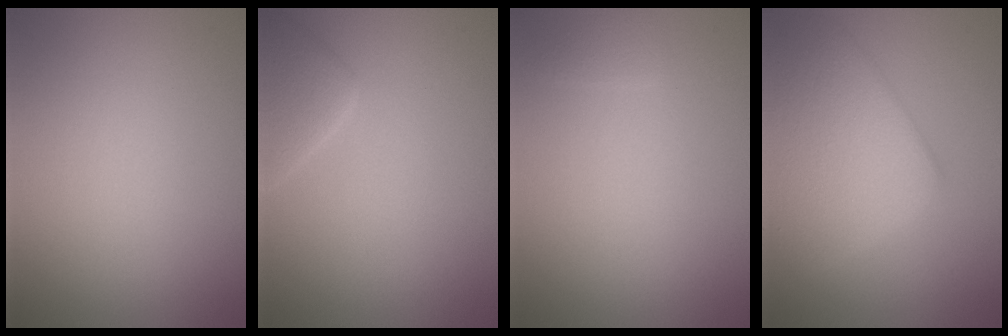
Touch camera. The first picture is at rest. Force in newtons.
{"total": 2.7, "press": 2.7, "slide": 0.2}
{"total": 0.8, "press": 0.8, "slide": 0.1}
{"total": 5.9, "press": 5.9, "slide": 0.3}